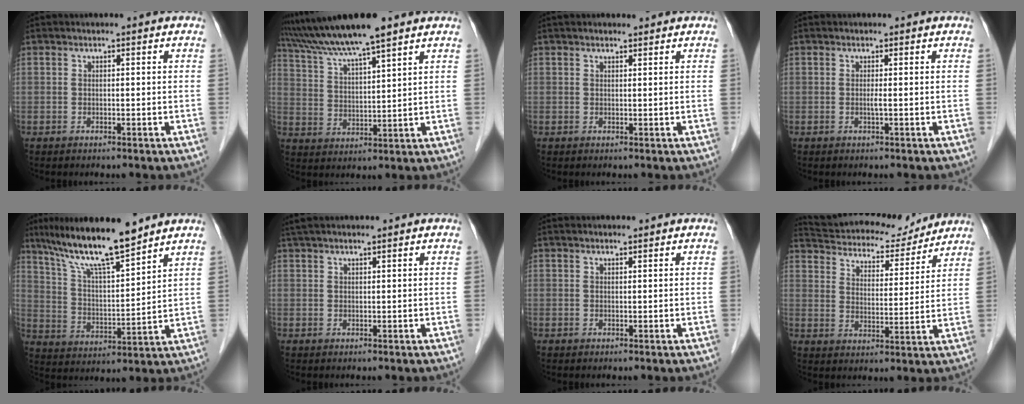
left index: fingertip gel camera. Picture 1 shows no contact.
{"total": 11.5, "force": [9.6, -0.2, 6.3], "torque": [-0.120, 0.023, 0.174]}
{"total": 2.4, "force": [2.1, 0.6, 1.0], "torque": [-0.012, 0.021, 0.031]}
{"total": 0.6, "force": [-0.1, -0.2, 0.6], "torque": [-0.009, -0.001, -0.004]}
{"total": 12.4, "force": [10.3, 0.5, 7.0], "torque": [-0.134, 0.003, 0.188]}
{"total": 5.0, "force": [4.2, 0.1, 2.6], "torque": [-0.038, 0.033, 0.074]}
{"total": 0.9, "force": [0.9, 0.0, 0.3], "torque": [-0.008, 0.009, 0.016]}
{"total": 15.2, "force": [14.0, 4.1, 4.3], "torque": [-0.072, 0.014, 0.209]}